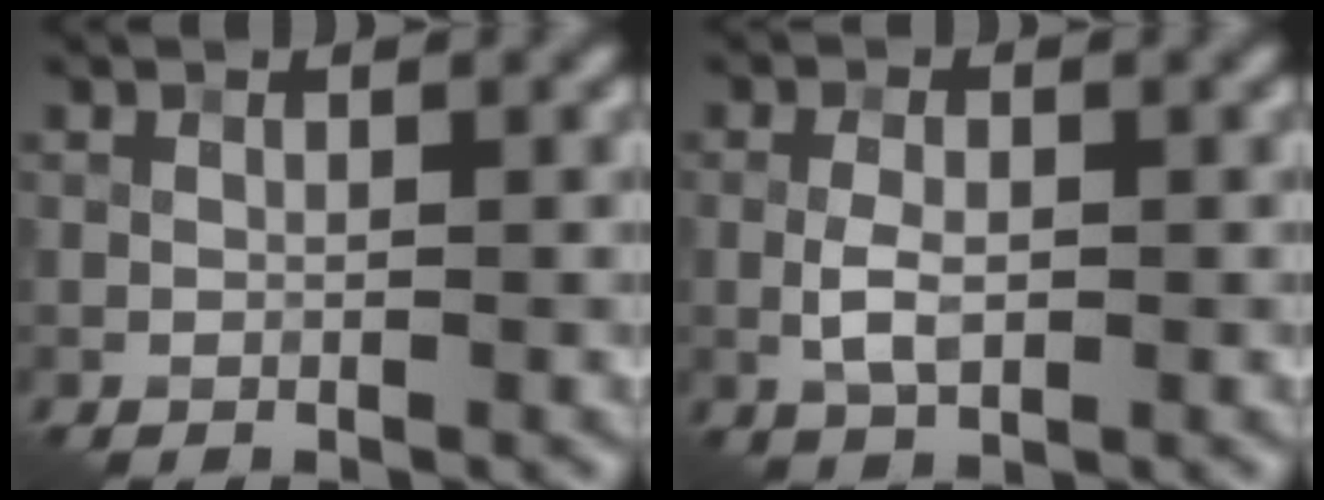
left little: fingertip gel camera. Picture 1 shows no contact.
{"total": 2.7, "force": [-0.5, 1.4, 2.3], "torque": [-0.047, 0.002, -0.010]}